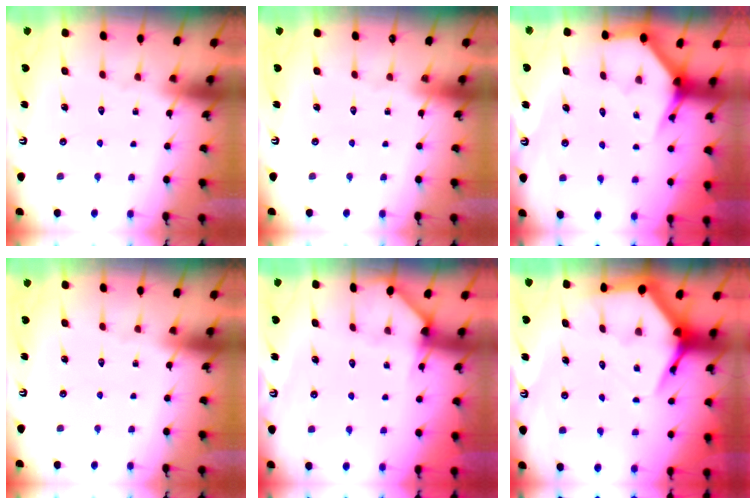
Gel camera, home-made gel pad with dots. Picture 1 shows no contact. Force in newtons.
{"total": 0.0}
{"total": 3.8, "press": 3.8, "slide": 0.4}
{"total": 0.0}
{"total": 3.5, "press": 3.5, "slide": 0.3}
{"total": 5.3, "press": 5.2, "slide": 0.7}